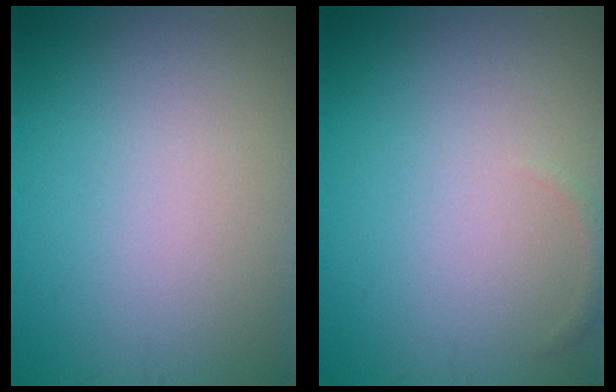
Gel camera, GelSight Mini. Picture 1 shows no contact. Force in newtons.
{"total": 0.6, "press": 0.6, "slide": 0.1}